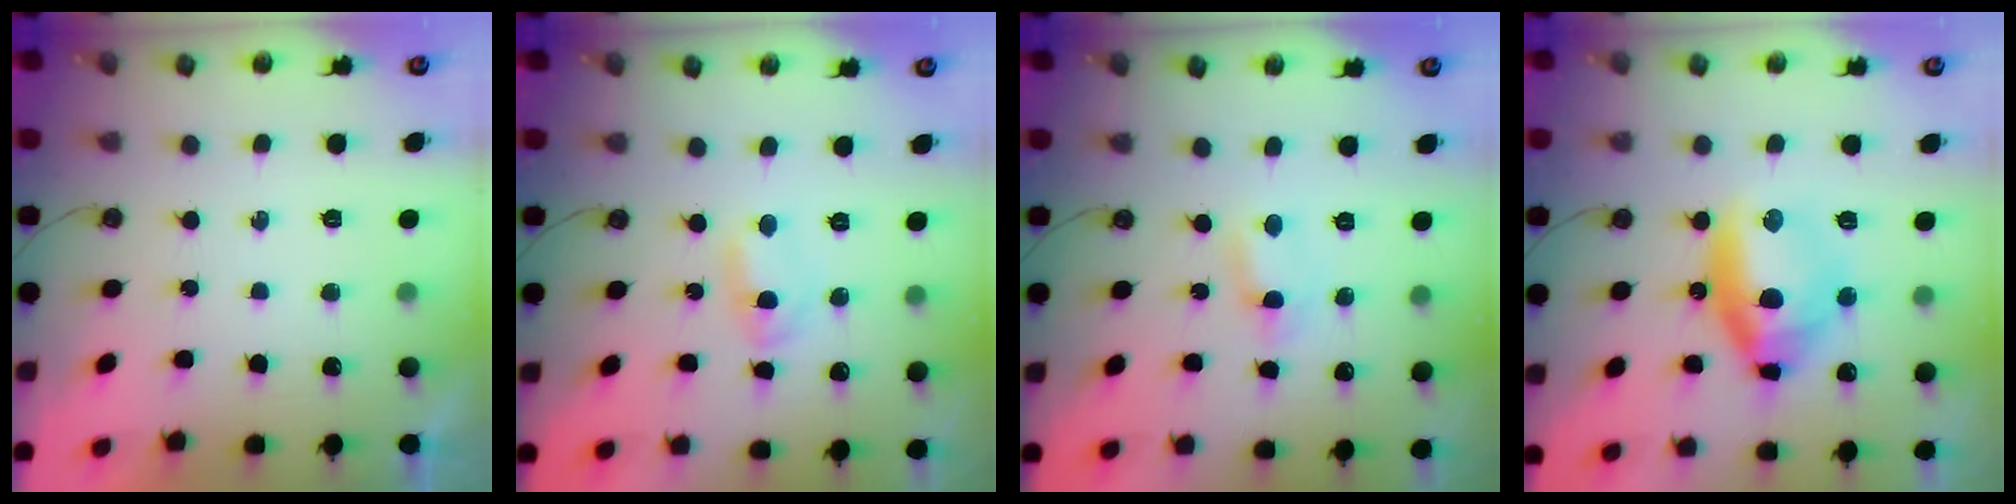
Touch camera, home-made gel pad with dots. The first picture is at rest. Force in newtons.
{"total": 4.6, "press": 0.9, "slide": 4.5}
{"total": 1.6, "press": 1.5, "slide": 0.2}
{"total": 13.2, "press": 13.1, "slide": 1.4}